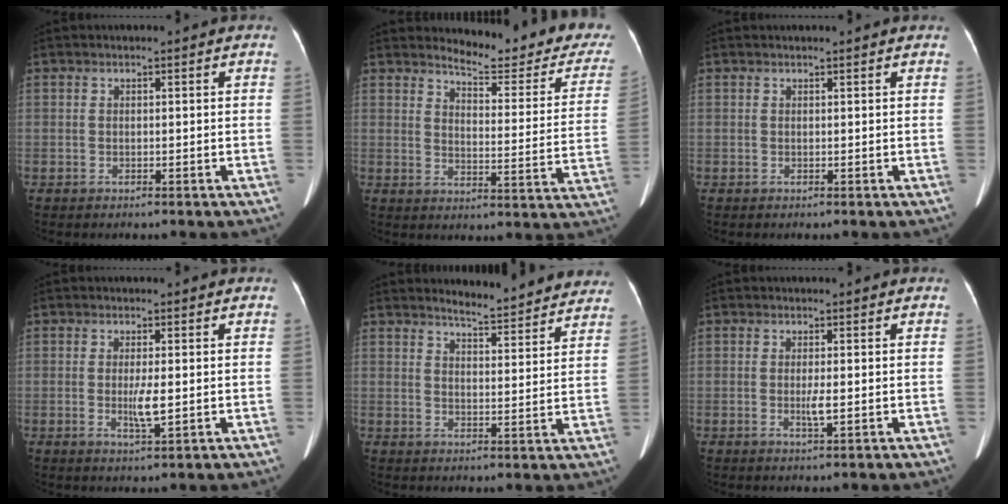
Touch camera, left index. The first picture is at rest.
{"total": 17.3, "force": [16.3, 2.7, 5.1], "torque": [-0.049, -0.090, 0.174]}
{"total": 1.6, "force": [1.6, 0.2, 0.4], "torque": [-0.012, 0.019, 0.016]}
{"total": 3.0, "force": [-0.2, 0.3, 3.0], "torque": [-0.060, -0.006, -0.001]}
{"total": 13.1, "force": [12.6, 1.7, 3.3], "torque": [-0.029, -0.029, 0.136]}
{"total": 1.7, "force": [-0.1, 0.1, 1.7], "torque": [-0.035, -0.003, -0.002]}